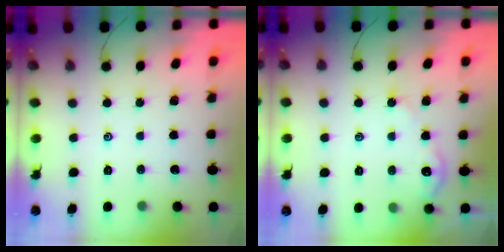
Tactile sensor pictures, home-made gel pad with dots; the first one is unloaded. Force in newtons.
{"total": 3.3, "press": 3.2, "slide": 0.3}